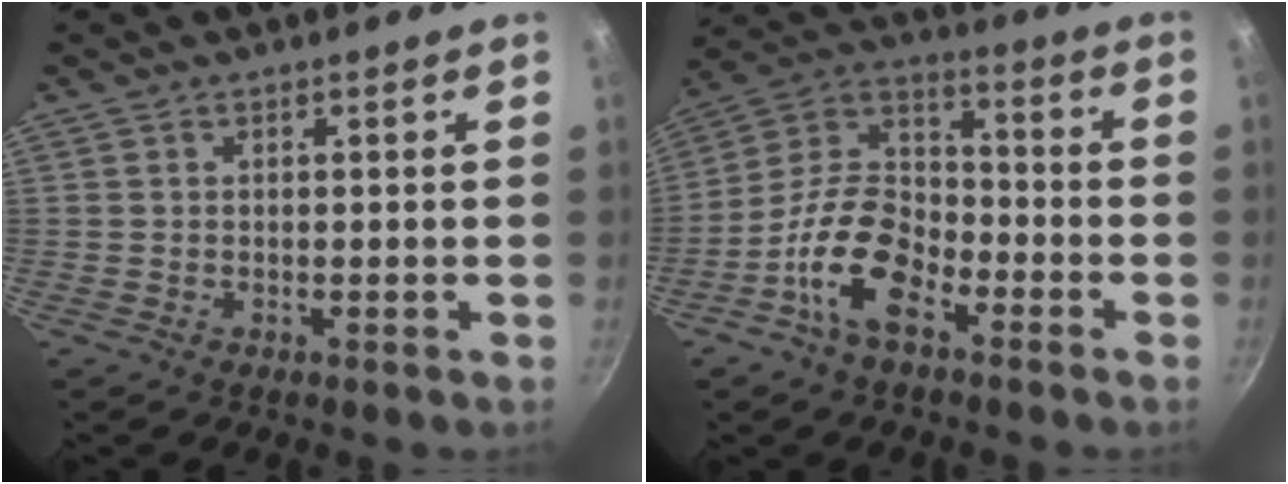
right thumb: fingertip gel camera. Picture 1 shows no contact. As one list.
[{"total": 15.0, "force": [-7.3, 8.3, 10.1], "torque": [-0.169, 0.061, -0.159]}]